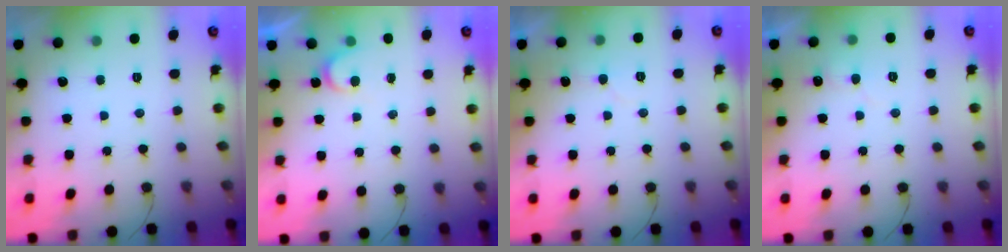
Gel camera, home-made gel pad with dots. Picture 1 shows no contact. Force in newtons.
{"total": 3.5, "press": 3.5, "slide": 0.3}
{"total": 4.0, "press": 4.0, "slide": 0.3}
{"total": 6.0, "press": 6.0, "slide": 0.6}